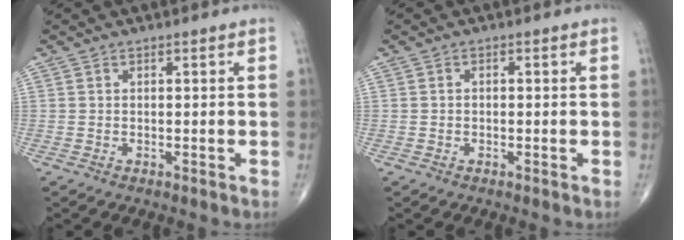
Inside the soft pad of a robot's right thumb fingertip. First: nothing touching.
{"total": 0.6, "force": [-0.1, 0.5, 0.4], "torque": [-0.008, 0.002, -0.004]}